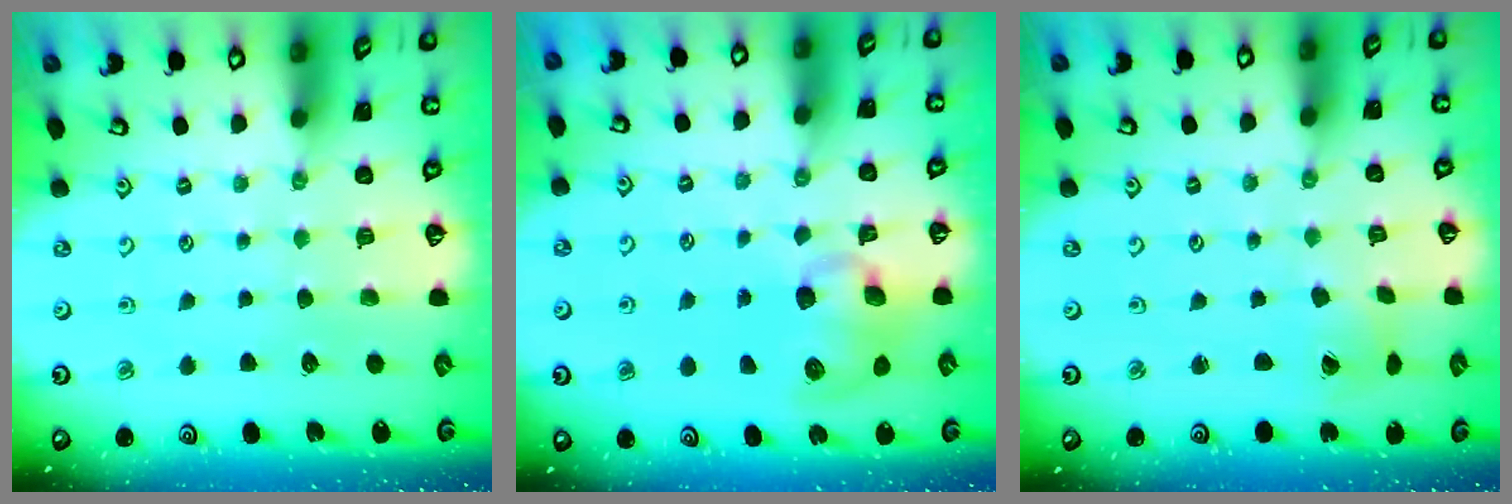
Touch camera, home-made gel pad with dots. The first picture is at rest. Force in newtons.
{"total": 9.9, "press": 9.8, "slide": 1.1}
{"total": 1.4, "press": 1.4, "slide": 0.2}